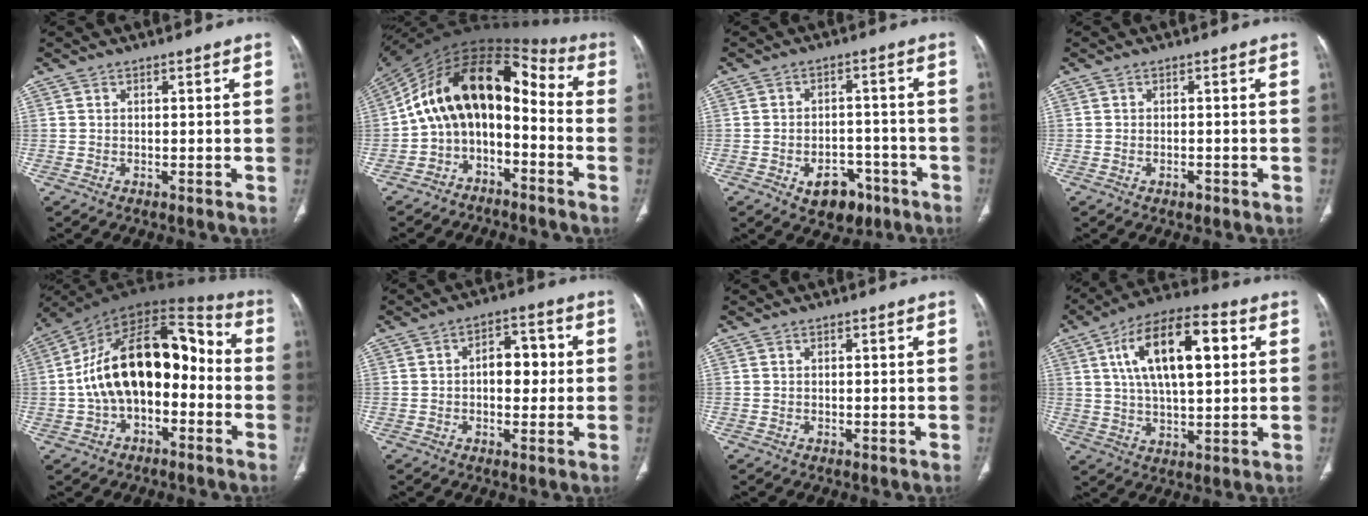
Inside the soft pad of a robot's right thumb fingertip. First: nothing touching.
{"total": 18.2, "force": [-3.3, 11.8, 13.5], "torque": [-0.197, 0.114, -0.062]}
{"total": 8.0, "force": [-4.1, 5.4, 4.2], "torque": [-0.034, 0.032, -0.051]}
{"total": 1.2, "force": [-0.7, 0.7, 0.7], "torque": [-0.014, 0.006, -0.008]}
{"total": 20.4, "force": [-2.2, 12.0, 16.3], "torque": [-0.252, 0.063, -0.044]}
{"total": 7.5, "force": [0.4, 4.7, 5.8], "torque": [-0.055, 0.018, 0.003]}
{"total": 0.0}
{"total": 18.1, "force": [5.1, 7.9, 15.5], "torque": [-0.251, 0.008, 0.081]}